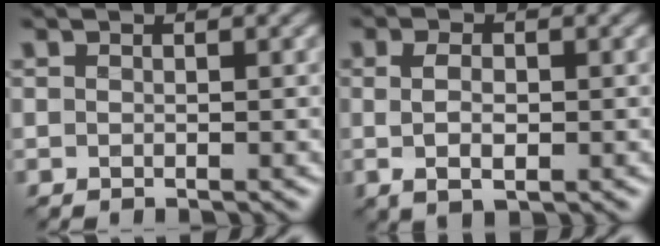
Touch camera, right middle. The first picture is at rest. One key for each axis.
{"total": 2.5, "fx": -0.1, "fy": 1.2, "fz": 2.1, "tx": -0.046, "ty": -0.001, "tz": 0.003}